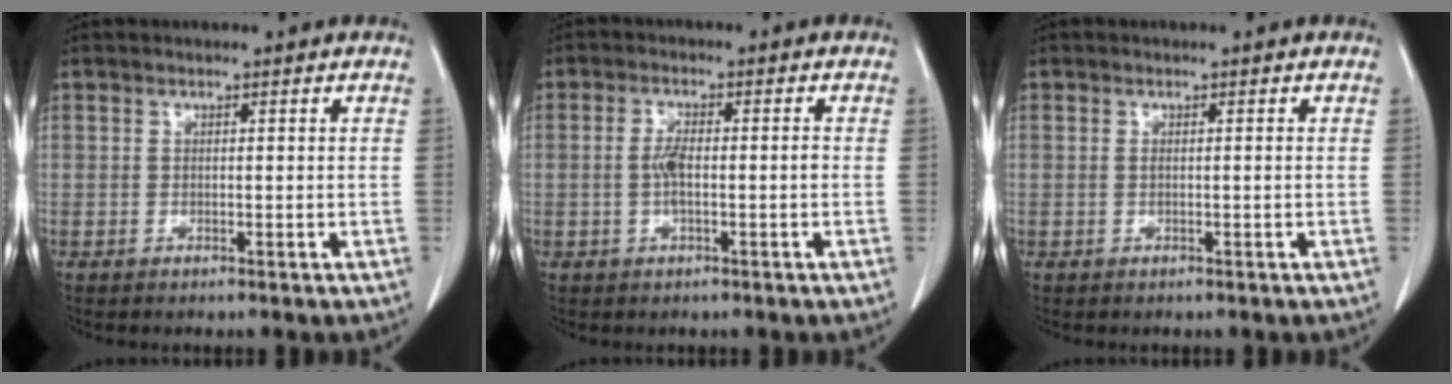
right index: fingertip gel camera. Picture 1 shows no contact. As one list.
[{"total": 3.8, "force": [-0.5, 0.9, 3.6], "torque": [-0.076, 0.005, -0.006]}, {"total": 0.5, "force": [0.0, 0.1, 0.5], "torque": [-0.010, -0.001, 0.005]}]